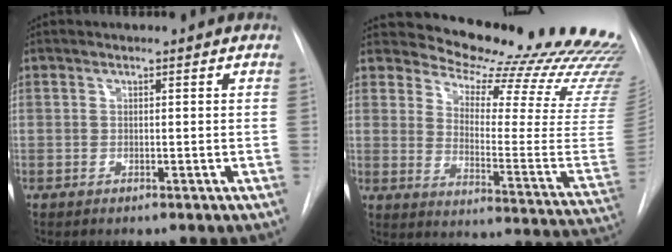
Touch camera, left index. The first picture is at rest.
{"total": 25.0, "force": [22.8, 4.0, 9.3], "torque": [-0.128, -0.129, 0.267]}